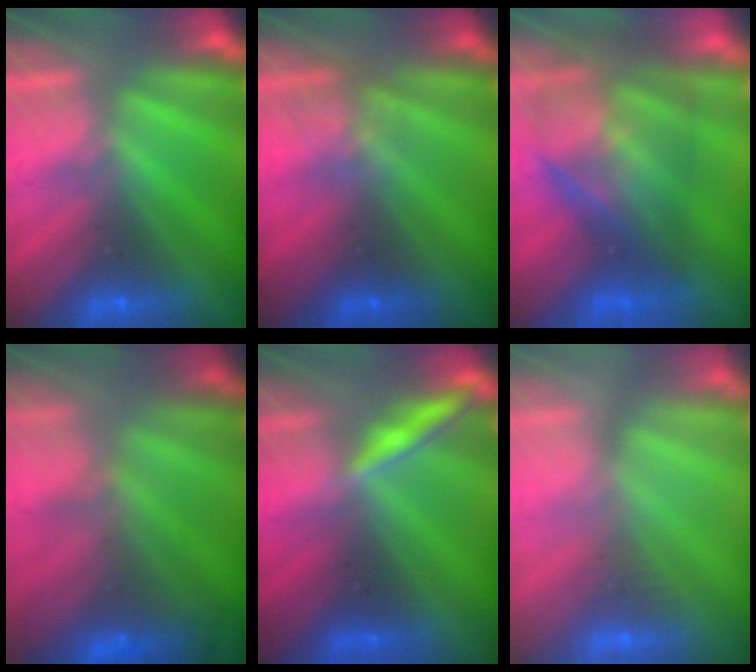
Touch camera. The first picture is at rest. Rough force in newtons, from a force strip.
{"total": 2.7}
{"total": 7.5}
{"total": 11.0}
{"total": 2.0}
{"total": 2.5}